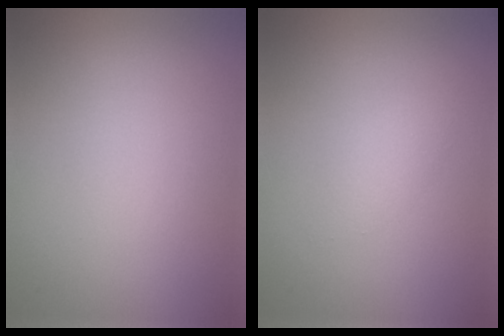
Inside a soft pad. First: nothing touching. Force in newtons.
{"total": 1.1, "press": 1.1, "slide": 0.1}